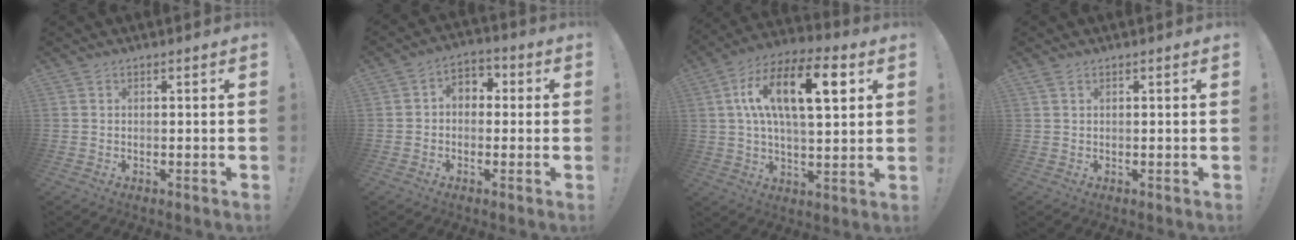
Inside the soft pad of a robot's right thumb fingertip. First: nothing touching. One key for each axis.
{"total": 5.0, "fx": -1.1, "fy": 4.1, "fz": 2.7, "tx": -0.054, "ty": 0.024, "tz": -0.015}
{"total": 18.6, "fx": 5.6, "fy": 7.9, "fz": 15.9, "tx": -0.275, "ty": 0.009, "tz": 0.087}
{"total": 1.2, "fx": 0.8, "fy": 0.3, "fz": 0.9, "tx": -0.018, "ty": -0.001, "tz": 0.015}